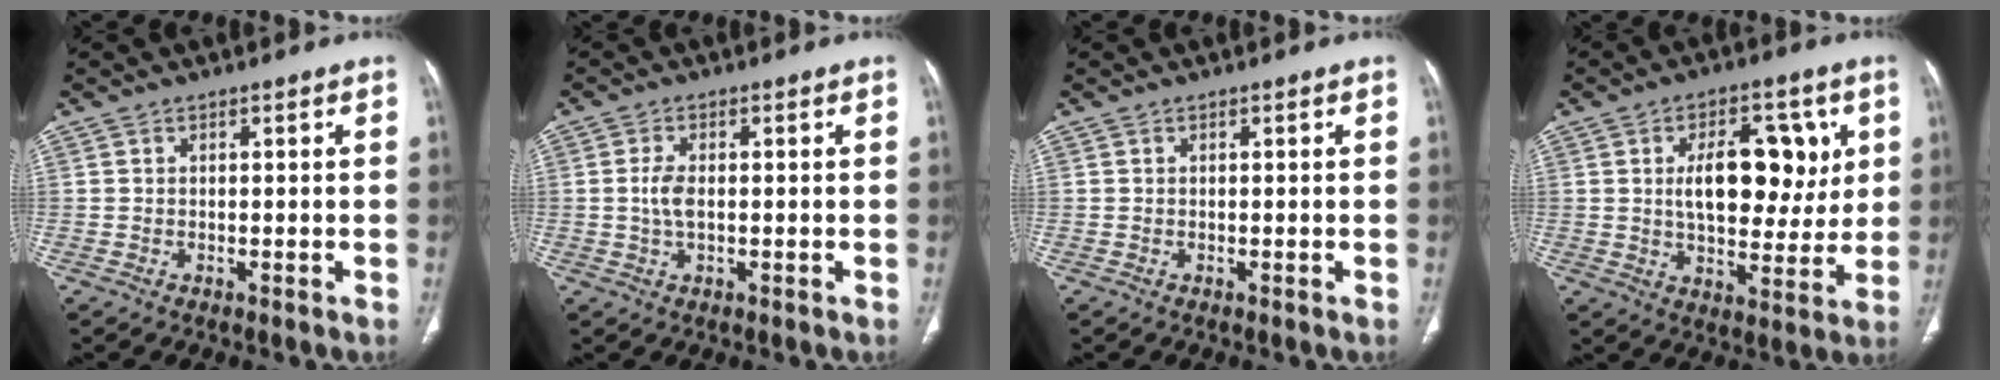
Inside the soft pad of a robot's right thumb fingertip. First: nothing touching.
{"total": 3.2, "force": [-0.1, 1.6, 2.8], "torque": [-0.063, 0.004, -0.004]}
{"total": 0.0}
{"total": 15.7, "force": [3.4, 8.8, 12.6], "torque": [-0.136, -0.006, 0.057]}